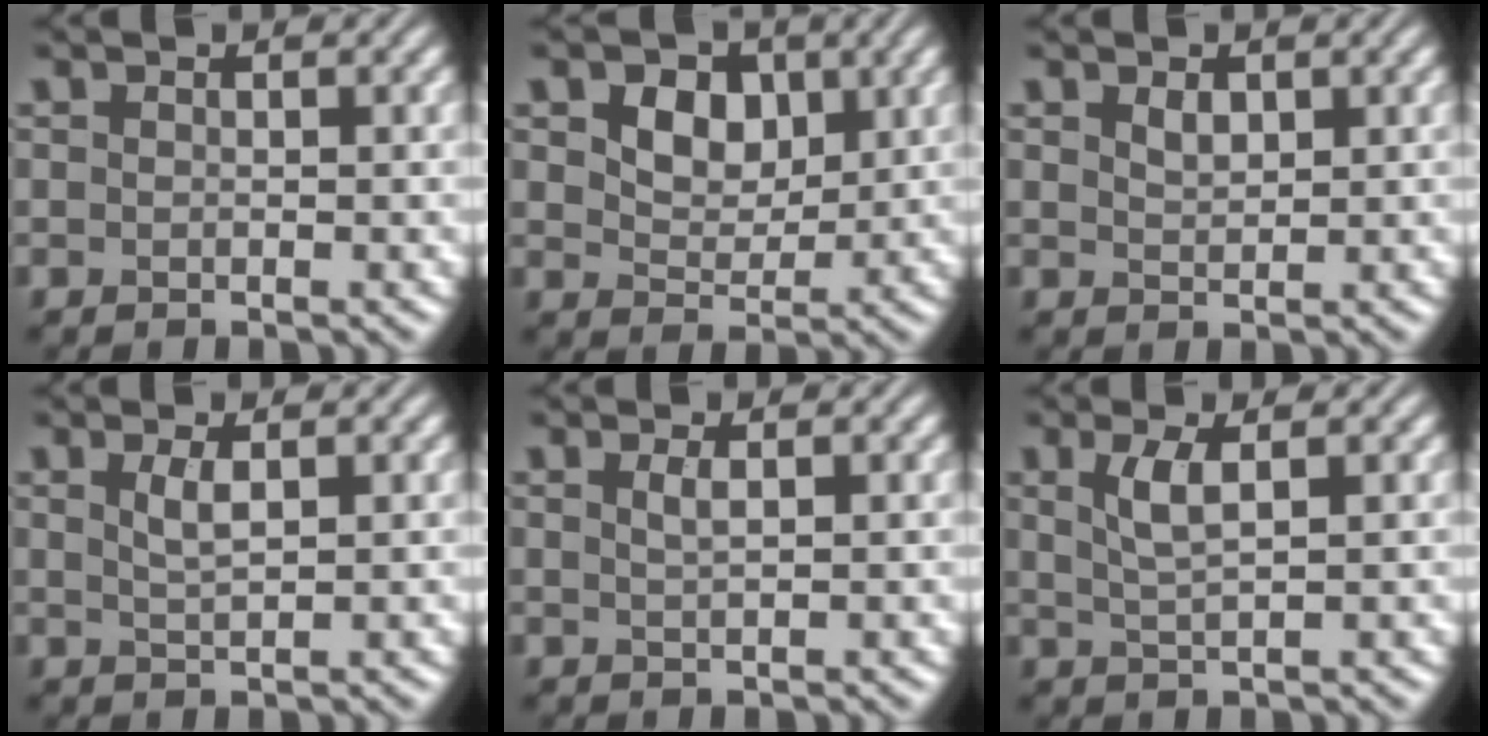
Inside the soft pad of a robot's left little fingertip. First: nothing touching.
{"total": 4.7, "force": [1.8, 3.3, 2.8], "torque": [-0.057, -0.003, 0.022]}
{"total": 1.3, "force": [0.8, 0.7, 0.8], "torque": [-0.016, 0.000, 0.017]}
{"total": 1.6, "force": [0.7, 0.4, 1.4], "torque": [-0.031, 0.000, 0.015]}
{"total": 1.1, "force": [0.4, 0.3, 1.0], "torque": [-0.018, 0.003, 0.008]}
{"total": 2.5, "force": [0.9, 0.7, 2.3], "torque": [-0.048, -0.001, 0.019]}